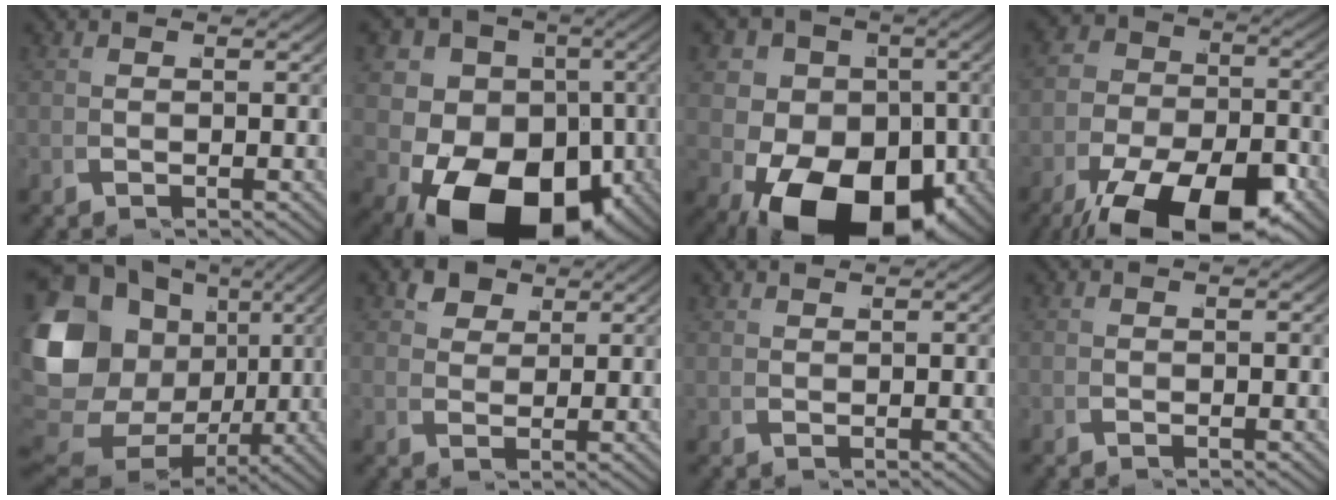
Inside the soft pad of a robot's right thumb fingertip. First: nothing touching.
{"total": 18.4, "force": [-2.8, 13.3, 12.4], "torque": [-0.236, -0.081, -0.012]}
{"total": 16.2, "force": [-2.3, 11.5, 11.1], "torque": [-0.213, -0.078, -0.003]}
{"total": 11.9, "force": [-5.6, 6.9, 7.9], "torque": [-0.123, -0.057, -0.065]}
{"total": 14.3, "force": [1.5, 10.6, 9.5], "torque": [-0.213, -0.044, 0.054]}
{"total": 3.6, "force": [2.7, 1.8, 1.4], "torque": [-0.025, 0.001, 0.051]}
{"total": 1.2, "force": [1.2, -0.3, 0.0], "torque": [0.003, 0.003, 0.026]}
{"total": 0.0}